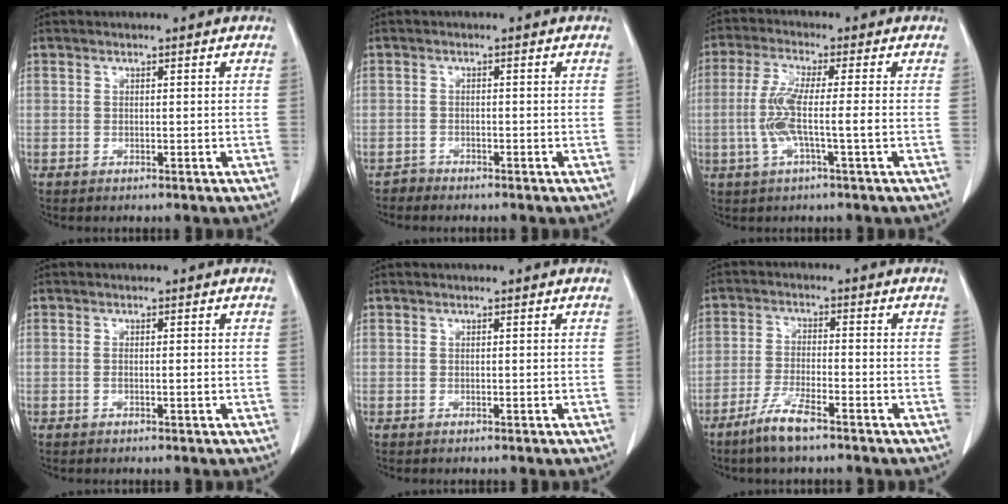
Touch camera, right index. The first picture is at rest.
{"total": 1.2, "force": [-1.1, 0.3, -0.4], "torque": [0.006, -0.001, -0.023]}
{"total": 6.7, "force": [-1.2, 0.1, 6.6], "torque": [-0.140, 0.004, -0.024]}
{"total": 0.9, "force": [-0.1, 0.1, 0.9], "torque": [-0.014, 0.003, 0.001]}
{"total": 0.0}
{"total": 6.0, "force": [-4.4, 0.7, 4.1], "torque": [-0.089, -0.009, -0.082]}